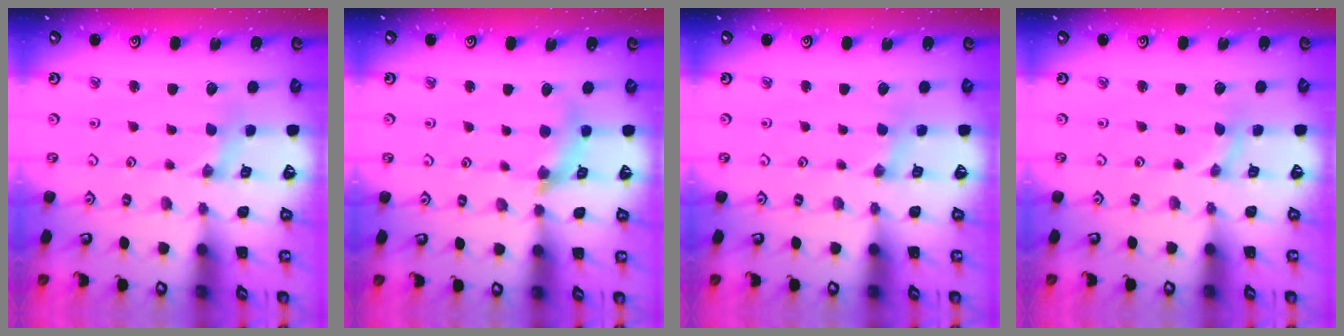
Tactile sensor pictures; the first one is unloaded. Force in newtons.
{"total": 8.9, "press": 8.9, "slide": 1.0}
{"total": 1.9, "press": 1.9, "slide": 0.3}
{"total": 0.0}